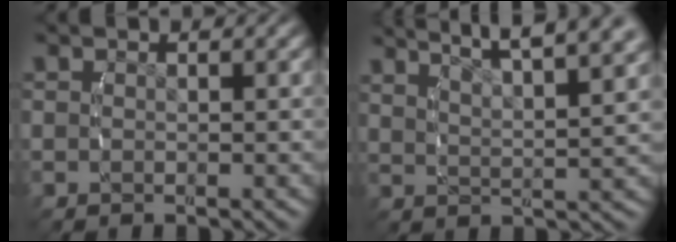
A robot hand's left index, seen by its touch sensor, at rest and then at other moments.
{"total": 8.6, "force": [6.1, 3.1, 5.2], "torque": [-0.076, 0.021, 0.080]}